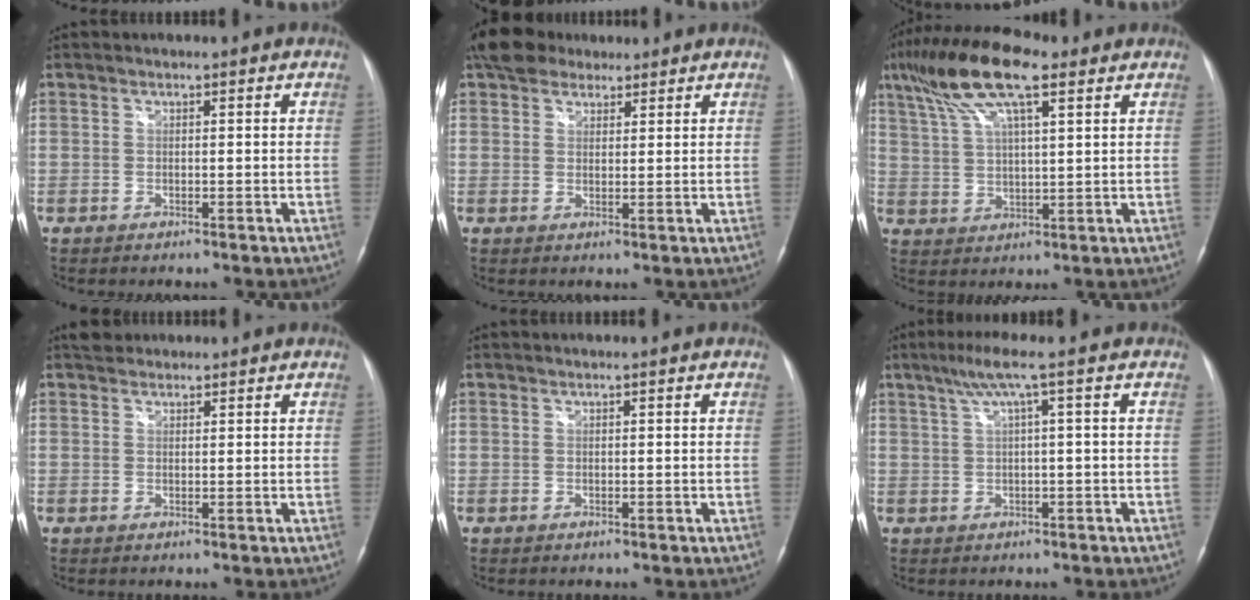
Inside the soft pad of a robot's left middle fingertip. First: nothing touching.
{"total": 6.6, "force": [5.1, 3.5, 2.2], "torque": [-0.041, 0.029, 0.094]}
{"total": 13.4, "force": [8.0, 3.2, 10.2], "torque": [-0.201, 0.033, 0.148]}
{"total": 2.2, "force": [1.8, 1.2, 0.3], "torque": [-0.005, 0.018, 0.027]}
{"total": 0.0}
{"total": 4.6, "force": [1.9, -1.0, 4.1], "torque": [-0.085, 0.020, 0.039]}